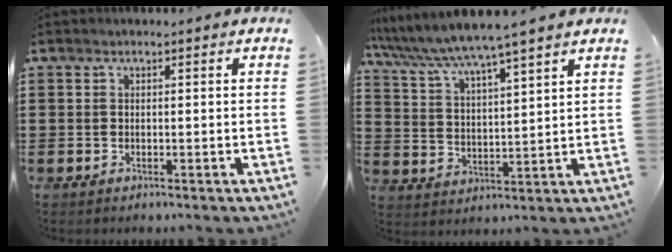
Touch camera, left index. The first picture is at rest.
{"total": 5.5, "force": [5.0, -0.6, 2.3], "torque": [-0.067, -0.032, 0.081]}